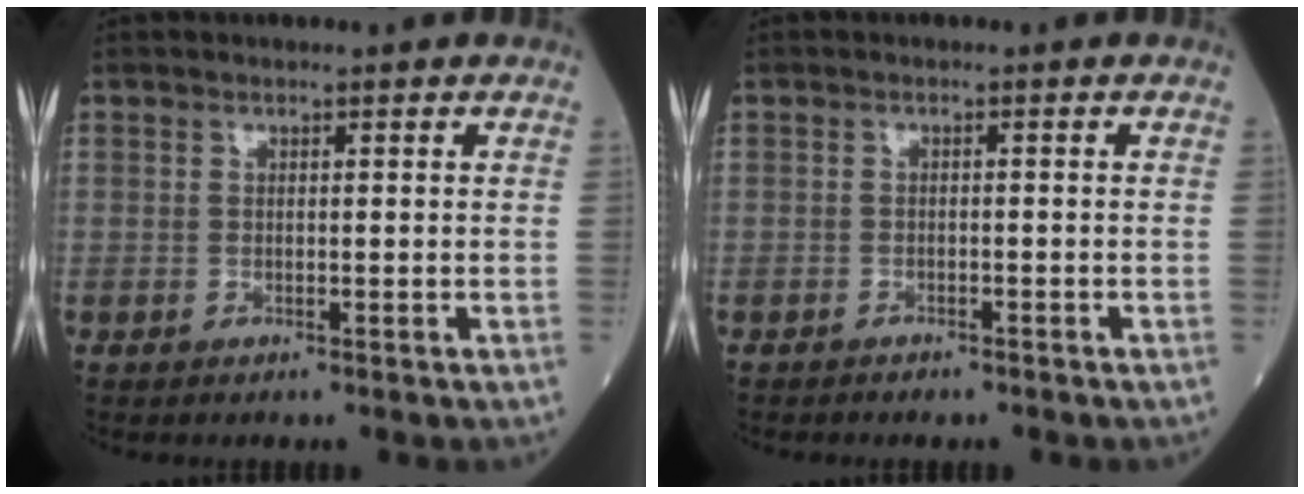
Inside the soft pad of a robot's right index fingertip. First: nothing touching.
{"total": 2.1, "force": [-1.8, 0.7, 0.7], "torque": [-0.015, -0.001, -0.020]}